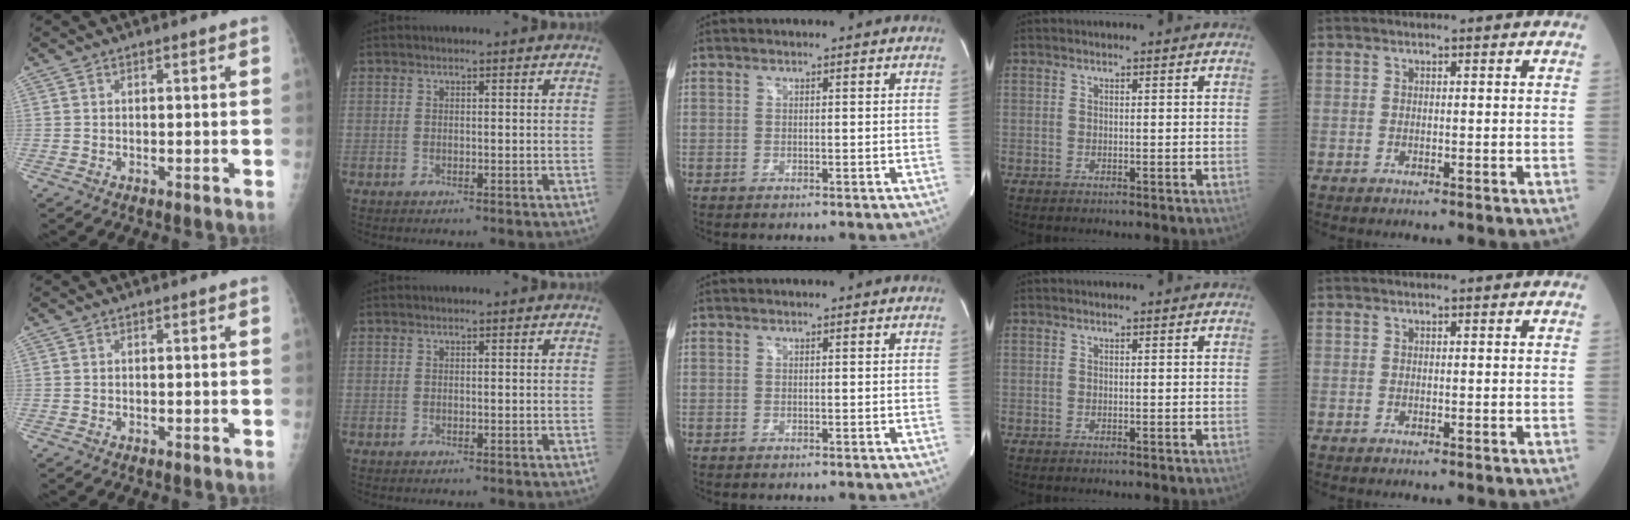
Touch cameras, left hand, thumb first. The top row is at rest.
{}